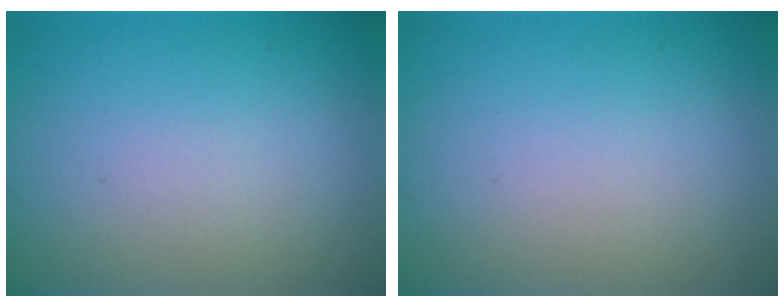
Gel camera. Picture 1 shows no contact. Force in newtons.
{"total": 0.0}